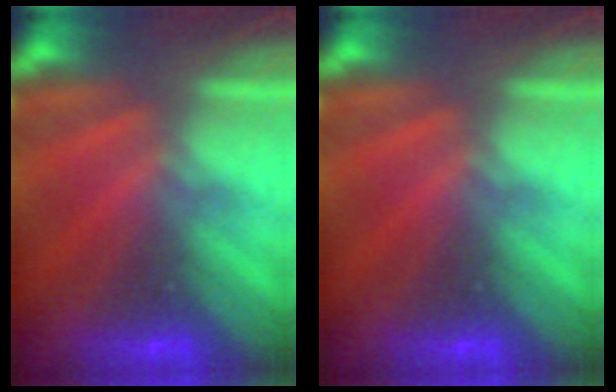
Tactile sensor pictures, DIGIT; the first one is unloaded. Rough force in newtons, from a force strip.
{"total": 0.0}